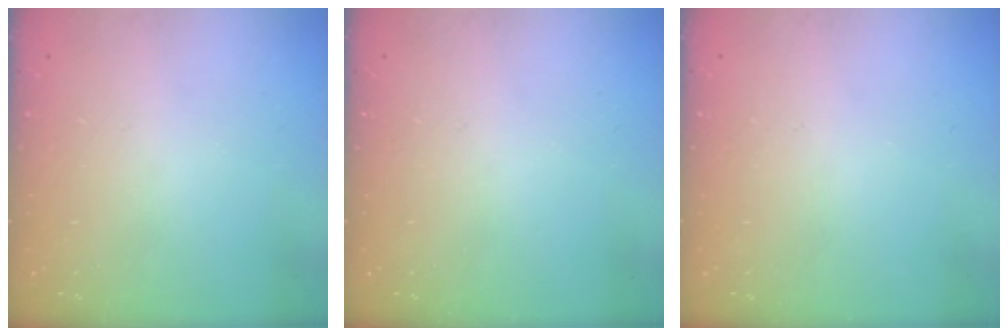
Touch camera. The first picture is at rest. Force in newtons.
{"total": 0.0}
{"total": 0.0}